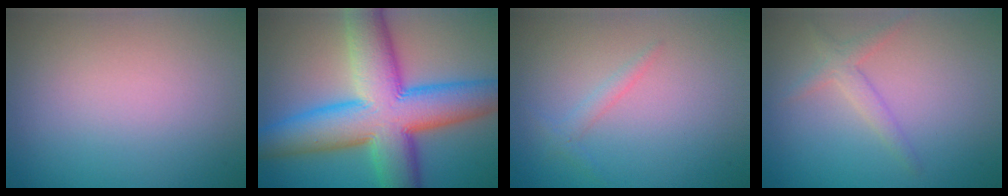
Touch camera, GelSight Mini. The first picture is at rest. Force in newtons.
{"total": 13.3, "press": 13.3, "slide": 0.4}
{"total": 1.1, "press": 1.1, "slide": 0.0}
{"total": 1.8, "press": 1.8, "slide": 0.1}